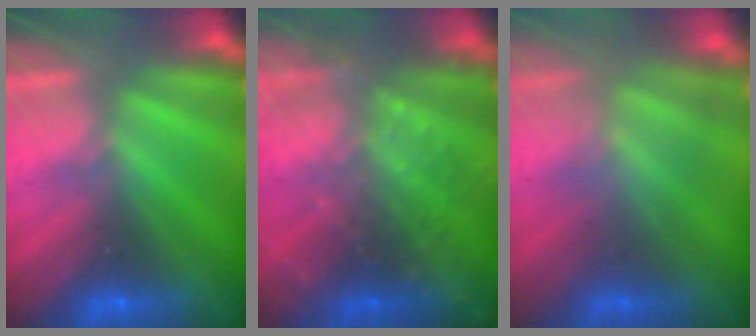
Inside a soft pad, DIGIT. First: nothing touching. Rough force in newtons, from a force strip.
{"total": 9.1}
{"total": 3.3}